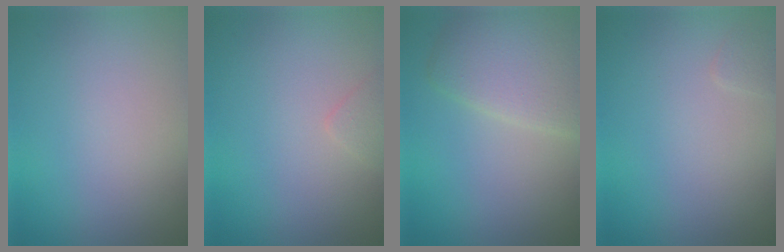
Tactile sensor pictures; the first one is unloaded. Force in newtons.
{"total": 0.8, "press": 0.8, "slide": 0.0}
{"total": 4.4, "press": 4.4, "slide": 0.2}
{"total": 0.6, "press": 0.6, "slide": 0.1}